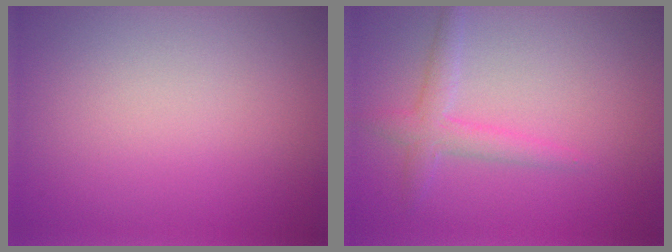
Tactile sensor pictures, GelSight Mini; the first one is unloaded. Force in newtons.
{"total": 2.3, "press": 2.3, "slide": 0.1}